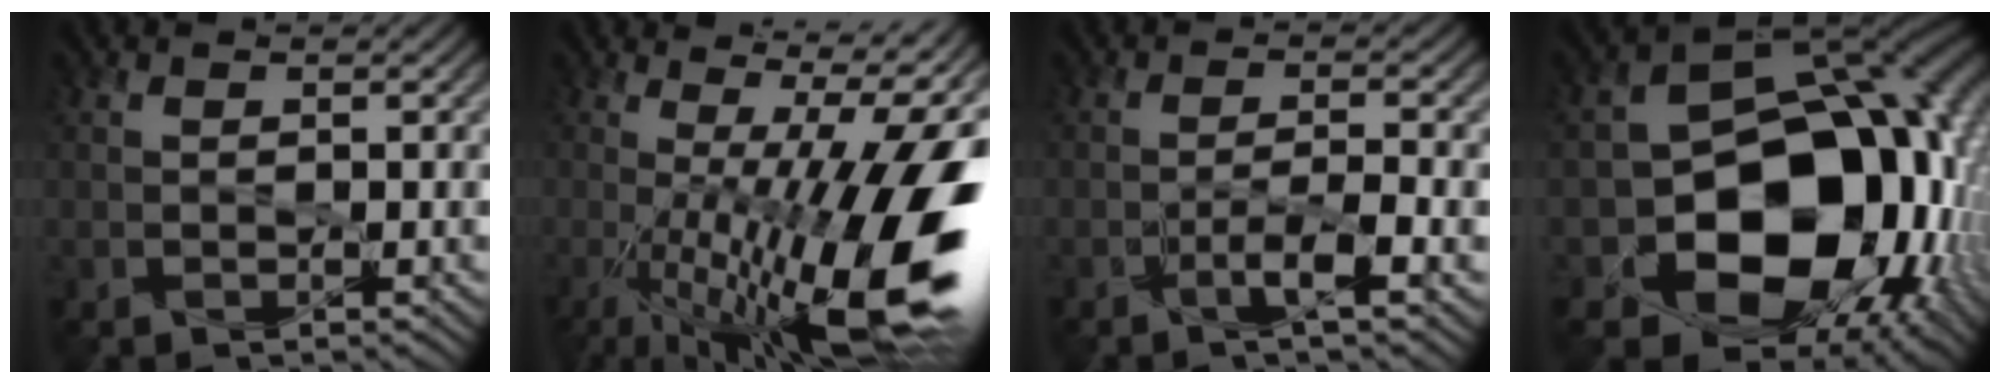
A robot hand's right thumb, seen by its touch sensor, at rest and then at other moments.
{"total": 17.9, "force": [-2.3, 4.0, 17.3], "torque": [-0.238, -0.005, -0.033]}
{"total": 3.1, "force": [-1.9, -0.3, 2.5], "torque": [-0.042, 0.010, -0.035]}
{"total": 18.6, "force": [-4.6, 13.3, 12.1], "torque": [-0.185, -0.036, -0.059]}